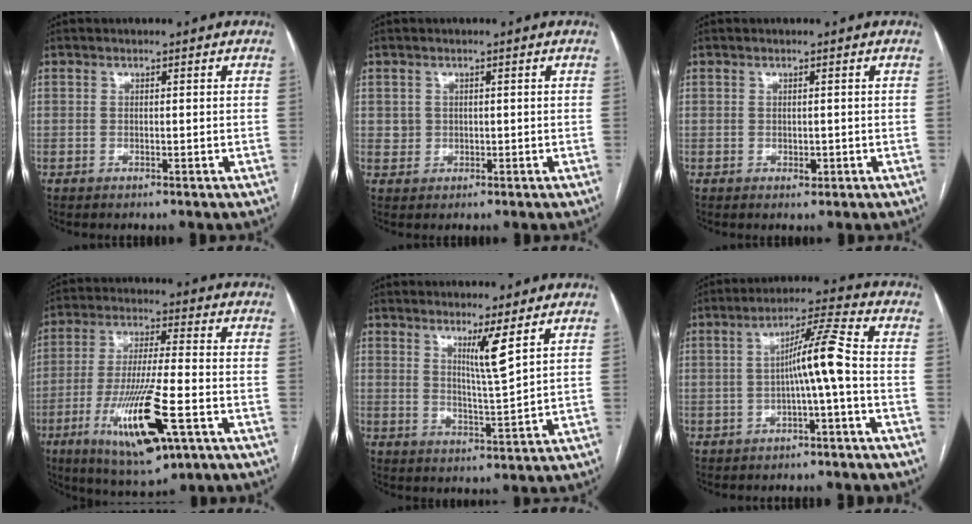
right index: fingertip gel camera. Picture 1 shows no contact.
{"total": 1.6, "force": [0.4, 1.5, 0.2], "torque": [0.005, 0.004, 0.005]}
{"total": 1.0, "force": [-0.2, 0.6, 0.7], "torque": [-0.008, -0.001, -0.001]}
{"total": 15.6, "force": [-6.2, 2.3, 14.1], "torque": [-0.272, -0.026, -0.100]}
{"total": 4.8, "force": [2.7, -1.0, 3.8], "torque": [-0.066, -0.021, 0.050]}
{"total": 7.1, "force": [-1.1, -0.8, 7.0], "torque": [-0.119, 0.022, -0.018]}